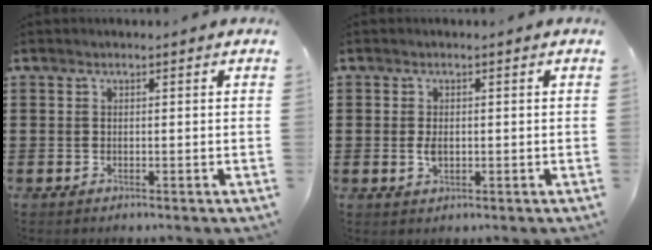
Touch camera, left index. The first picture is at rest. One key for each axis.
{"total": 2.2, "fx": -0.1, "fy": 1.1, "fz": 1.9, "tx": -0.045, "ty": -0.002, "tz": -0.004}